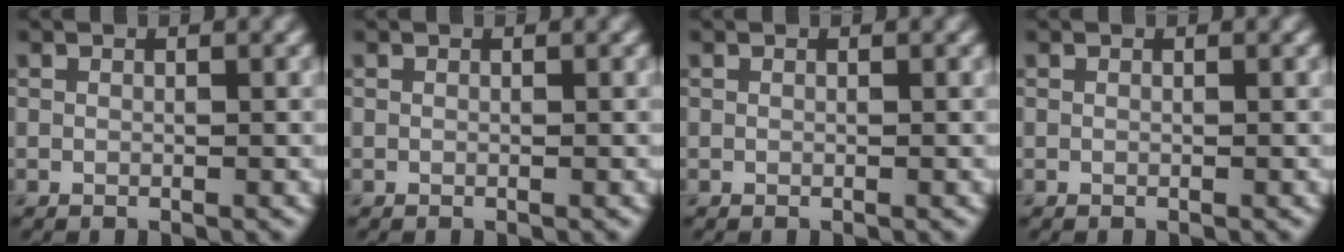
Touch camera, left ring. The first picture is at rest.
{"total": 0.0}
{"total": 0.0}
{"total": 0.0}